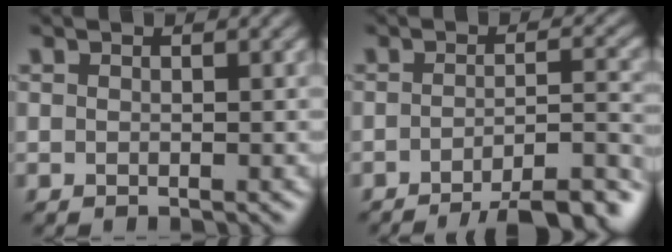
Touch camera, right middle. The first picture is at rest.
{"total": 8.6, "force": [-6.7, 2.1, 5.0], "torque": [-0.061, 0.007, -0.090]}